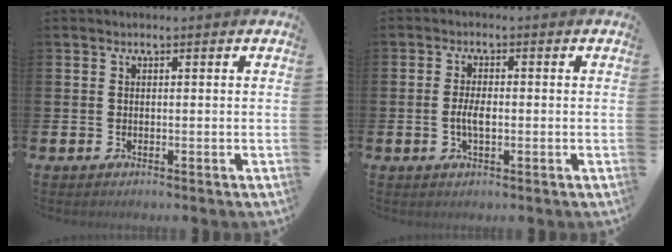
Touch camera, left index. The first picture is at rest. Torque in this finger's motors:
{"motor_torque": [0.64, 0.22, 0.12, 0.12]}